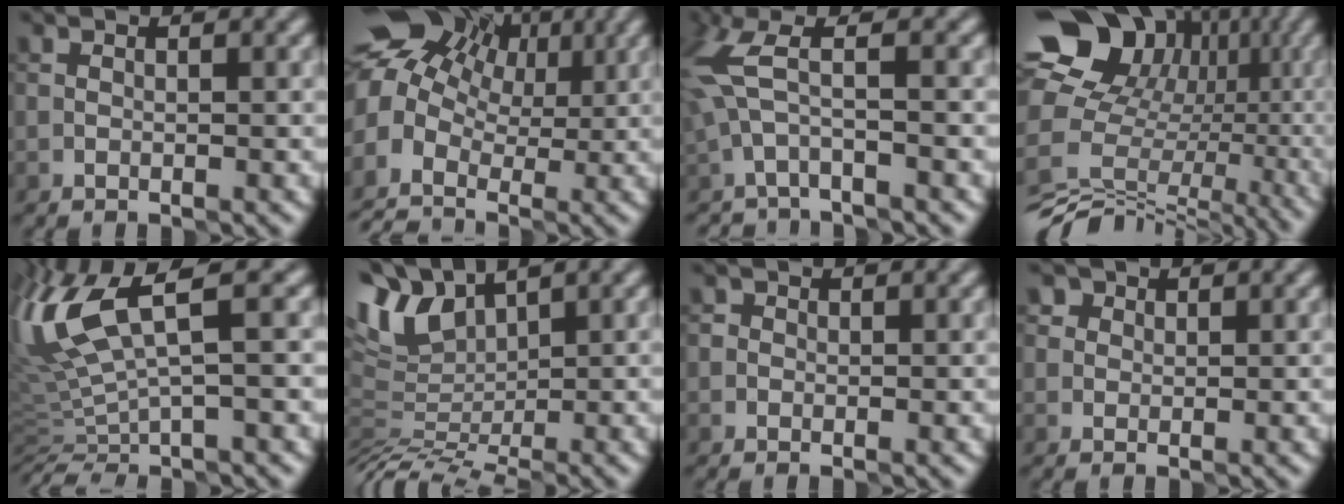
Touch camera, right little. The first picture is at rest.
{"total": 9.9, "force": [0.4, 8.0, 5.8], "torque": [-0.115, 0.011, 0.011]}
{"total": 2.7, "force": [0.2, 0.7, 2.6], "torque": [-0.073, 0.002, -0.001]}
{"total": 16.6, "force": [1.5, 13.6, 9.4], "torque": [-0.151, 0.051, 0.049]}
{"total": 9.0, "force": [1.1, 2.1, 8.7], "torque": [-0.196, 0.009, 0.025]}
{"total": 5.1, "force": [2.8, 2.4, 3.6], "torque": [-0.081, 0.008, 0.051]}
{"total": 0.7, "force": [0.2, 0.6, 0.1], "torque": [0.003, -0.003, -0.007]}
{"total": 2.7, "force": [1.5, 2.0, 0.9], "torque": [0.002, 0.012, 0.005]}